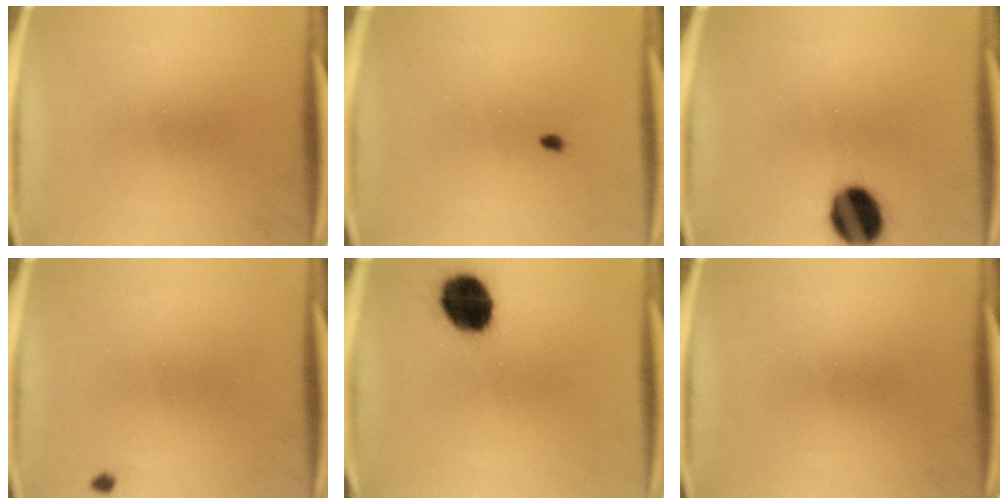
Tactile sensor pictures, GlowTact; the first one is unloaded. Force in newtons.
{"total": 1.4}
{"total": 12.2}
{"total": 0.7}
{"total": 13.7}
{"total": 0.0}